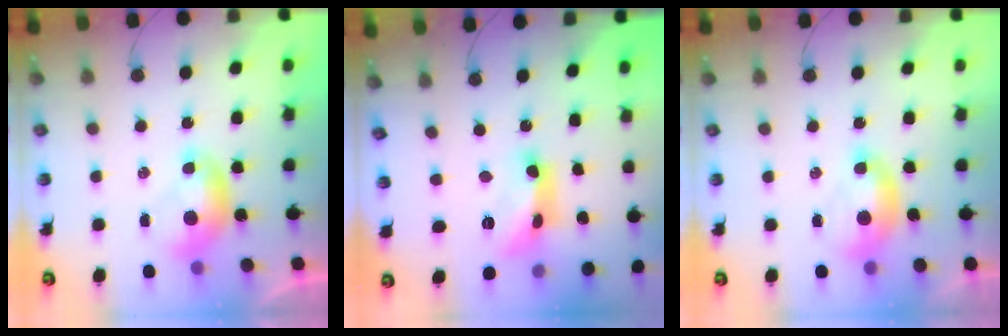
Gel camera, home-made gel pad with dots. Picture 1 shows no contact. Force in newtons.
{"total": 10.7, "press": 10.7, "slide": 0.8}
{"total": 1.6, "press": 1.5, "slide": 0.6}